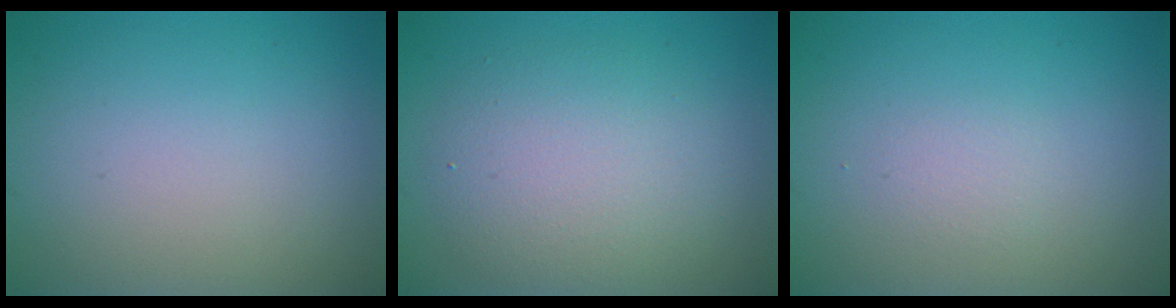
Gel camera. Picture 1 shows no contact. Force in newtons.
{"total": 5.0, "press": 5.0, "slide": 0.4}
{"total": 0.9, "press": 0.9, "slide": 0.1}